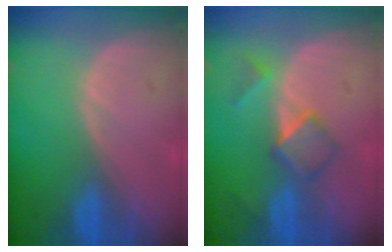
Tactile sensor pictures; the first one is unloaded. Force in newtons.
{"total": 5.1, "press": 4.4, "slide": 2.4}